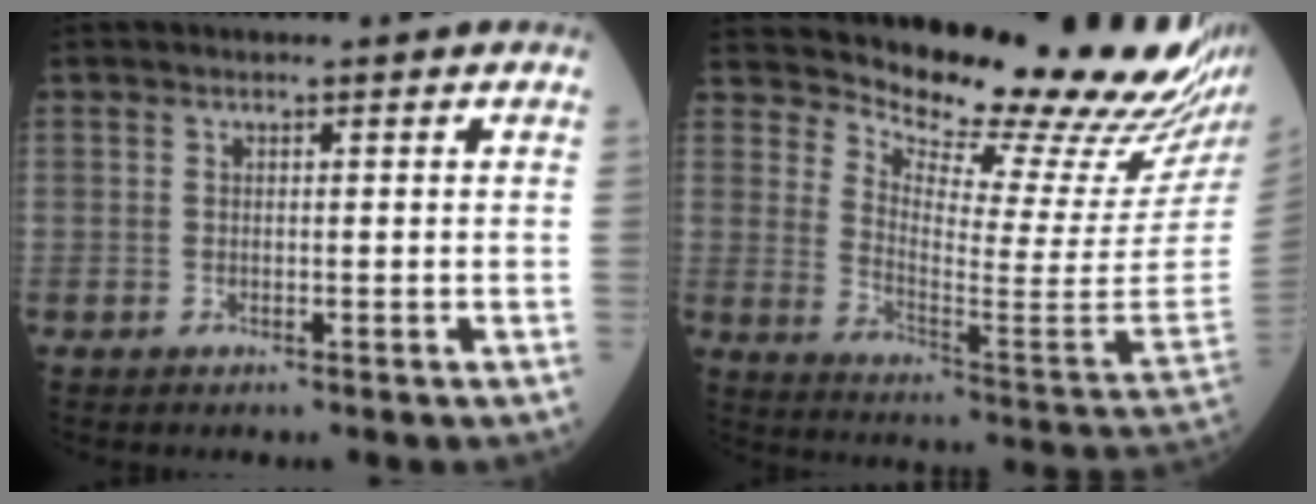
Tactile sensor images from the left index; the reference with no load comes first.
{"total": 23.7, "force": [21.8, 0.6, 9.2], "torque": [-0.158, -0.135, 0.283]}